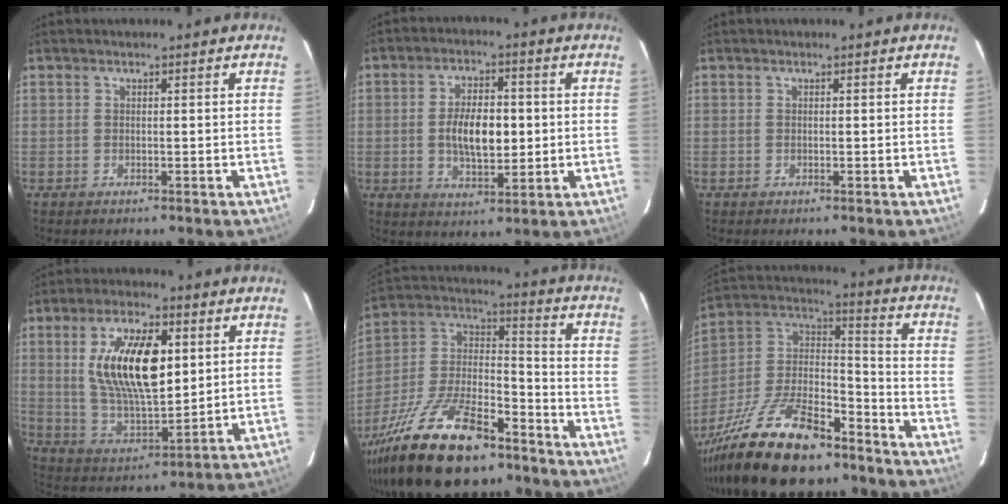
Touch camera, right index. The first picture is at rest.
{"total": 9.3, "force": [-0.3, 4.2, 8.2], "torque": [-0.153, 0.003, 0.000]}
{"total": 0.0}
{"total": 17.4, "force": [4.3, 7.4, 15.1], "torque": [-0.279, 0.004, 0.090]}
{"total": 26.9, "force": [-18.7, 10.1, 16.6], "torque": [-0.337, -0.010, -0.310]}
{"total": 24.6, "force": [-17.8, 8.8, 14.5], "torque": [-0.297, -0.004, -0.297]}